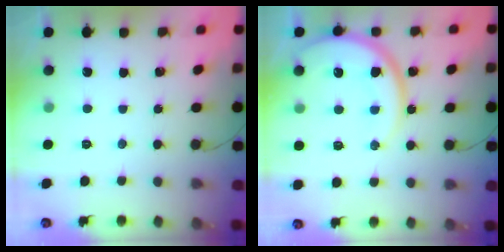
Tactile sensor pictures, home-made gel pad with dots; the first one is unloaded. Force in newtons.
{"total": 14.0, "press": 13.9, "slide": 1.3}